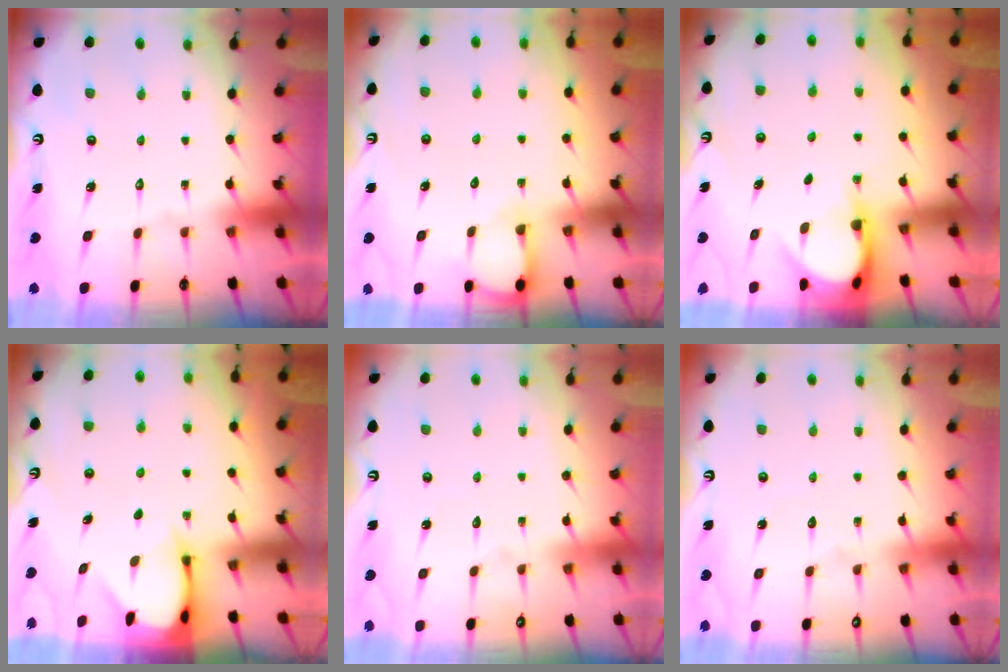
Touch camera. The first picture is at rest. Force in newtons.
{"total": 3.4, "press": 3.4, "slide": 0.3}
{"total": 3.6, "press": 3.6, "slide": 0.3}
{"total": 2.5, "press": 2.5, "slide": 0.3}
{"total": 2.8, "press": 2.8, "slide": 0.2}
{"total": 2.1, "press": 2.1, "slide": 0.3}